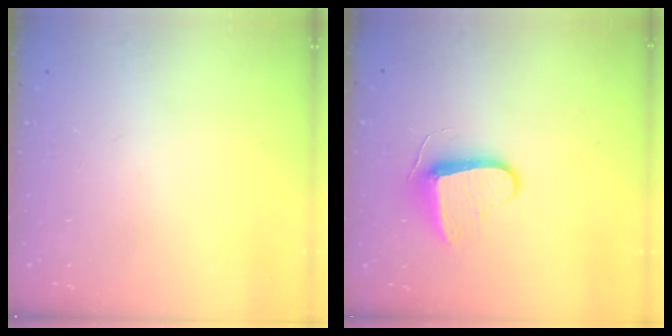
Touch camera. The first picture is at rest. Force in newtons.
{"total": 8.7, "press": 8.7, "slide": 0.5}